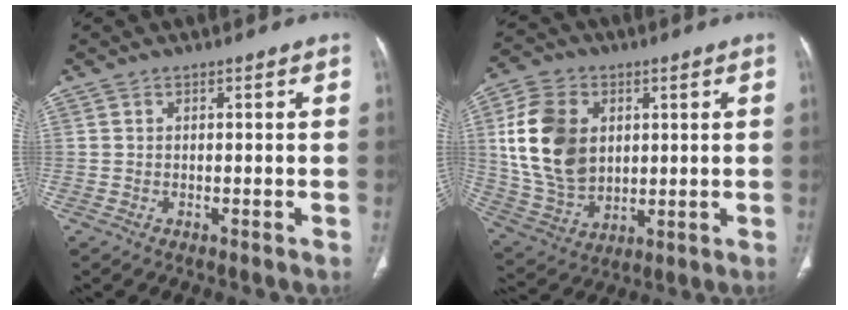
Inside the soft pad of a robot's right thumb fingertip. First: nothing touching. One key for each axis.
{"total": 16.7, "fx": 3.3, "fy": 12.0, "fz": 11.0, "tx": -0.190, "ty": -0.008, "tz": 0.073}